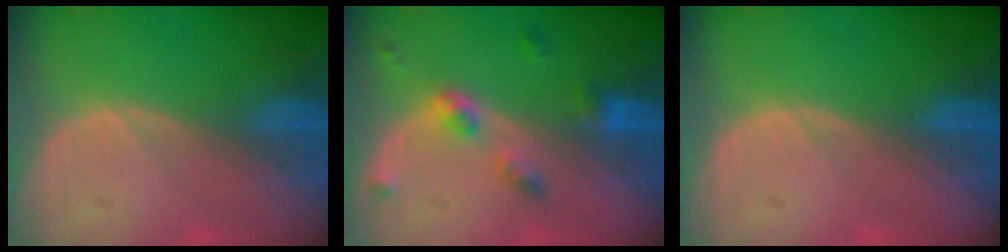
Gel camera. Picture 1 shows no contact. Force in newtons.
{"total": 4.2, "press": 4.1, "slide": 0.8}
{"total": 0.0}